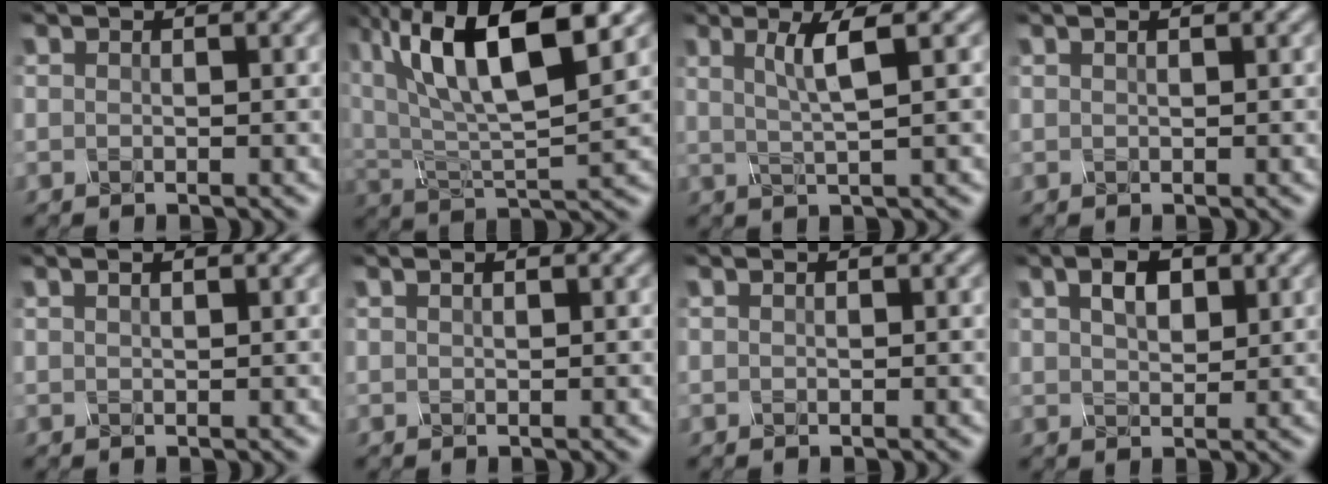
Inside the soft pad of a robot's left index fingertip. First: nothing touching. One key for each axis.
{"total": 12.1, "fx": 5.4, "fy": 4.3, "fz": 9.9, "tx": -0.169, "ty": 0.015, "tz": 0.088}
{"total": 3.2, "fx": 0.8, "fy": 0.4, "fz": 3.0, "tx": -0.052, "ty": -0.004, "tz": 0.016}
{"total": 0.7, "fx": 0.4, "fy": 0.2, "fz": 0.5, "tx": -0.008, "ty": -0.003, "tz": 0.004}
{"total": 1.6, "fx": 1.0, "fy": 0.6, "fz": 1.2, "tx": -0.012, "ty": -0.001, "tz": 0.001}
{"total": 1.0, "fx": 0.6, "fy": 0.3, "fz": 0.7, "tx": -0.009, "ty": -0.004, "tz": 0.004}
{"total": 0.0}
{"total": 3.1, "fx": 1.1, "fy": 1.7, "fz": 2.4, "tx": -0.048, "ty": 0.003, "tz": 0.019}